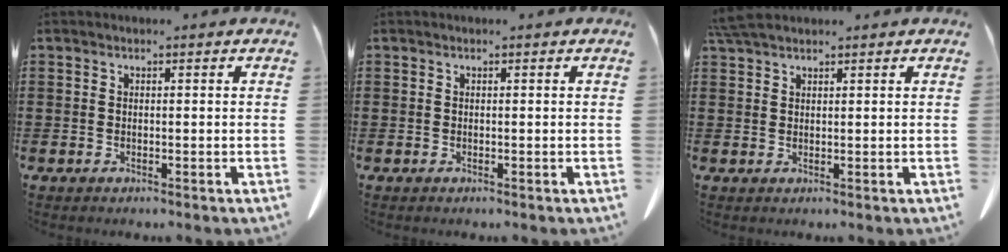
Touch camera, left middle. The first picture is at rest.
{"total": 0.0}
{"total": 3.3, "force": [2.8, 0.6, 1.6], "torque": [-0.040, 0.000, 0.054]}